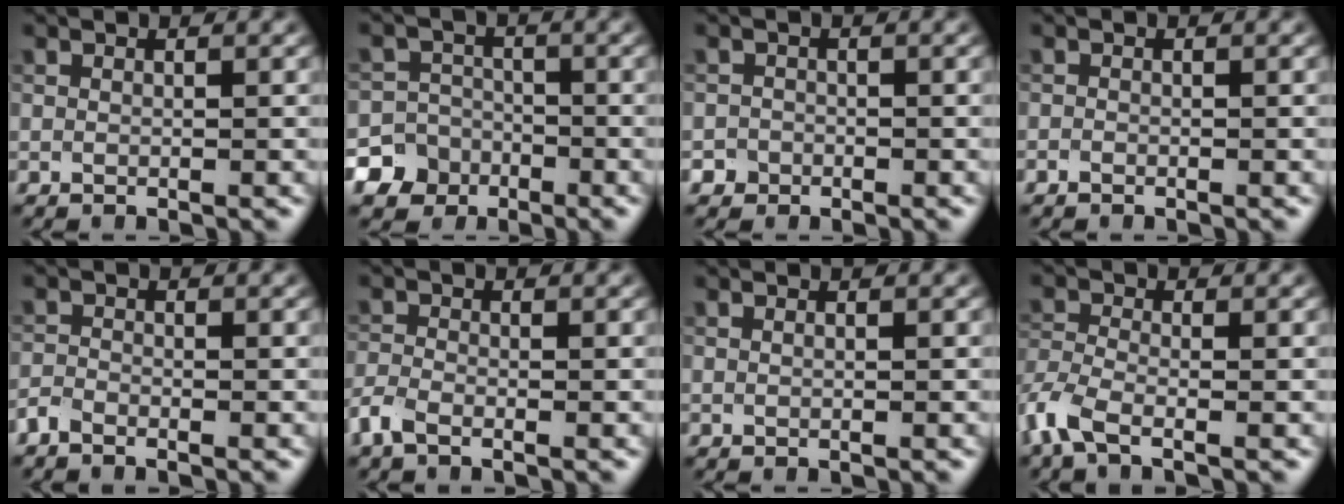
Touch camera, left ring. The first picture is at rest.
{"total": 7.4, "force": [-4.6, 5.7, 0.9], "torque": [-0.007, -0.017, -0.100]}
{"total": 1.7, "force": [-1.3, 1.2, -0.1], "torque": [0.010, 0.008, -0.020]}
{"total": 0.6, "force": [-0.5, 0.3, 0.1], "torque": [0.001, -0.002, -0.010]}
{"total": 1.4, "force": [-1.3, 0.4, 0.4], "torque": [-0.009, 0.001, -0.035]}
{"total": 2.2, "force": [-1.6, 0.9, 1.3], "torque": [-0.033, -0.002, -0.044]}
{"total": 0.0}
{"total": 3.9, "force": [-2.7, 1.2, 2.5], "torque": [-0.064, -0.012, -0.071]}